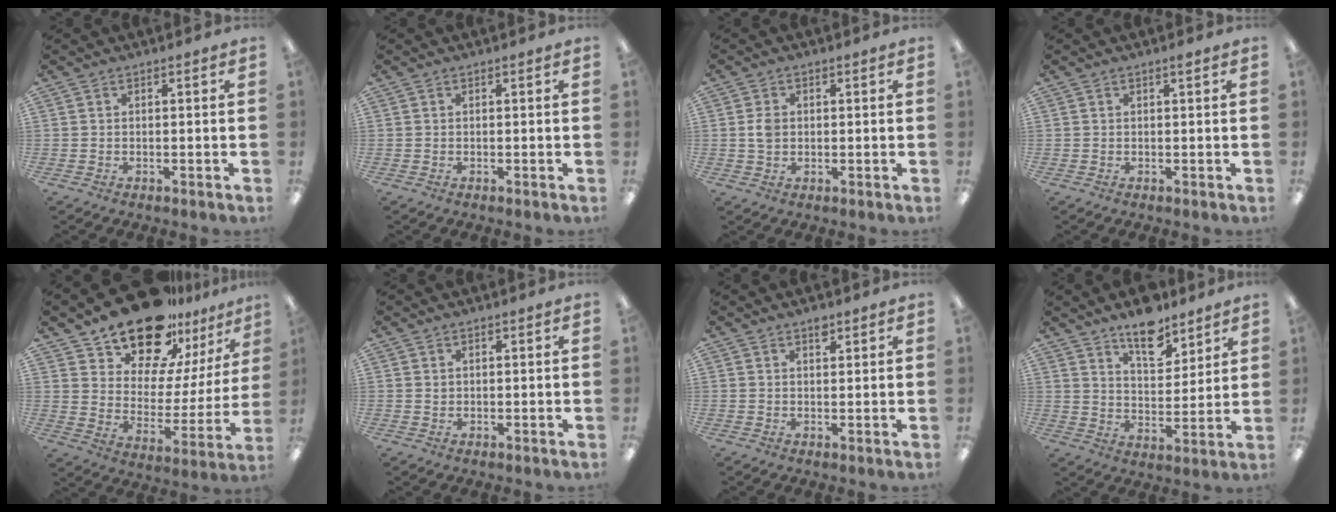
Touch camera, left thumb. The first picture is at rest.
{"total": 0.0}
{"total": 3.0, "force": [0.2, 2.3, 1.9], "torque": [-0.030, 0.003, 0.001]}
{"total": 0.8, "force": [0.6, 0.1, 0.6], "torque": [-0.005, -0.002, 0.007]}
{"total": 19.3, "force": [16.2, 8.6, 6.1], "torque": [-0.114, -0.124, 0.292]}
{"total": 0.7, "force": [0.4, 0.6, 0.1], "torque": [-0.003, 0.001, 0.008]}
{"total": 2.0, "force": [1.6, 0.9, 0.9], "torque": [-0.003, -0.007, 0.025]}
{"total": 11.3, "force": [8.9, 4.7, 5.0], "torque": [-0.060, -0.058, 0.156]}